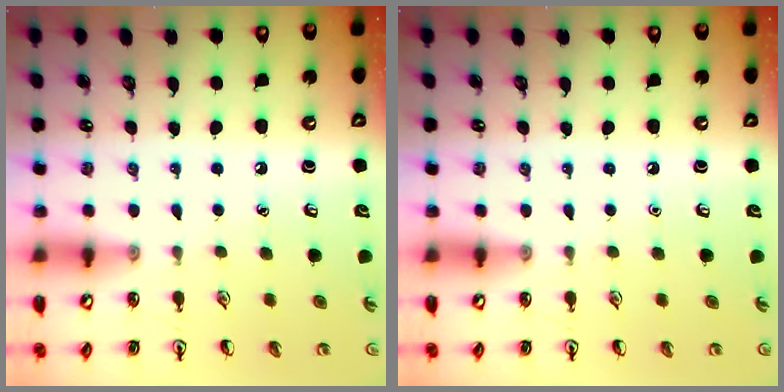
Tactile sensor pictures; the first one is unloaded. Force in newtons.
{"total": 0.0}